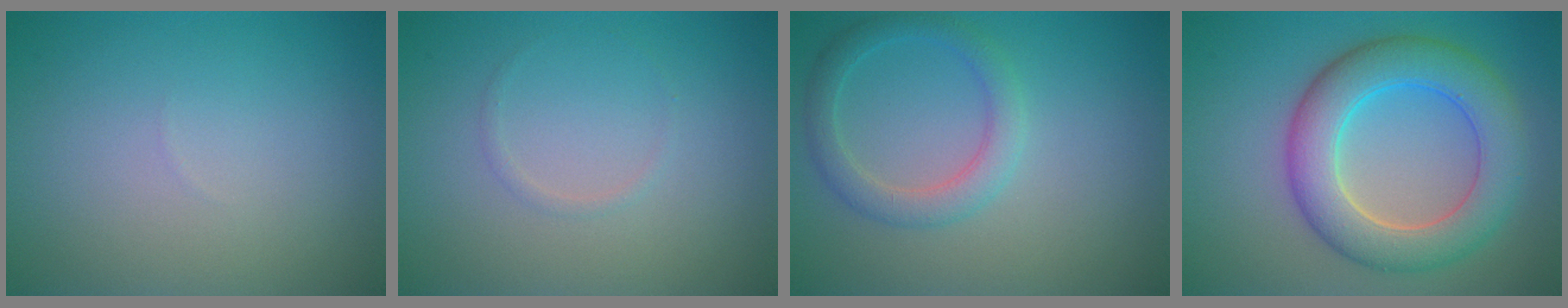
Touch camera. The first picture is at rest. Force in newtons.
{"total": 0.6, "press": 0.6, "slide": 0.0}
{"total": 2.8, "press": 2.8, "slide": 0.1}
{"total": 7.2, "press": 7.2, "slide": 0.3}